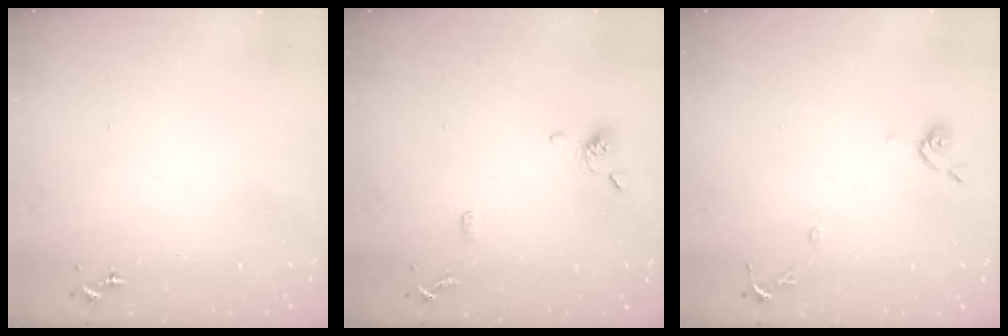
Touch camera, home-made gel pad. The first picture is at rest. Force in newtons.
{"total": 9.1, "press": 8.9, "slide": 1.9}
{"total": 8.6, "press": 8.6, "slide": 0.7}